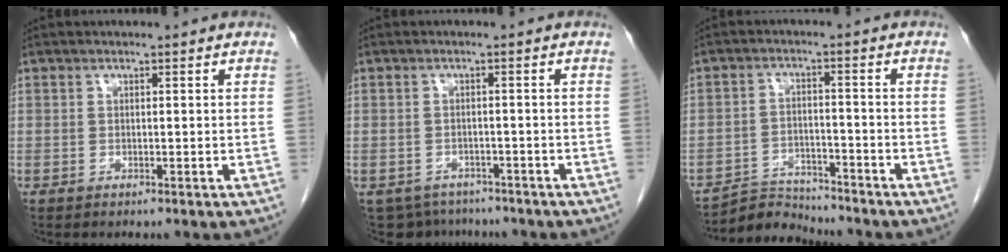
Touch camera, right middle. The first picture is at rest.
{"total": 6.3, "force": [-5.2, 3.5, 0.4], "torque": [-0.006, 0.004, -0.065]}
{"total": 5.5, "force": [-5.4, 0.5, -1.2], "torque": [0.021, 0.002, -0.093]}